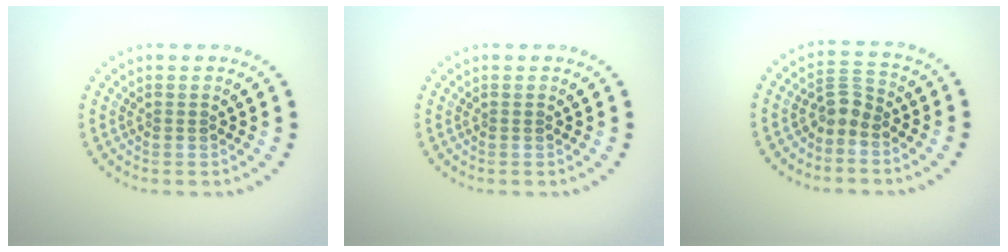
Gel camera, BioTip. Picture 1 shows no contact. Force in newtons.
{"total": 0.0}
{"total": 2.0, "press": 1.6, "slide": 1.2}